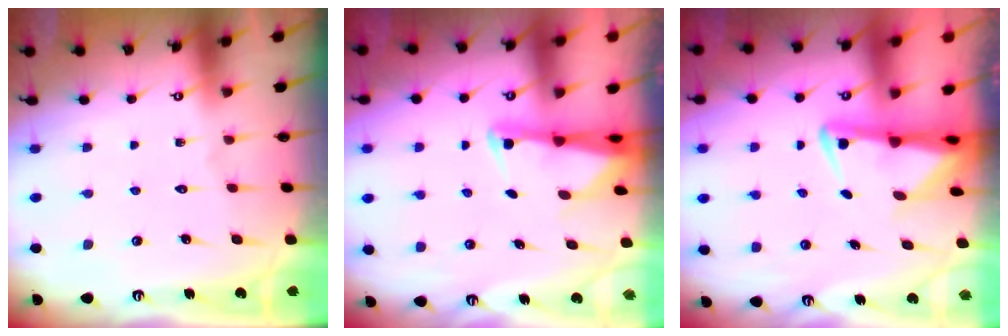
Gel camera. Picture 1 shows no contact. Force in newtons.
{"total": 2.5, "press": 2.4, "slide": 0.5}
{"total": 3.9, "press": 3.8, "slide": 1.0}